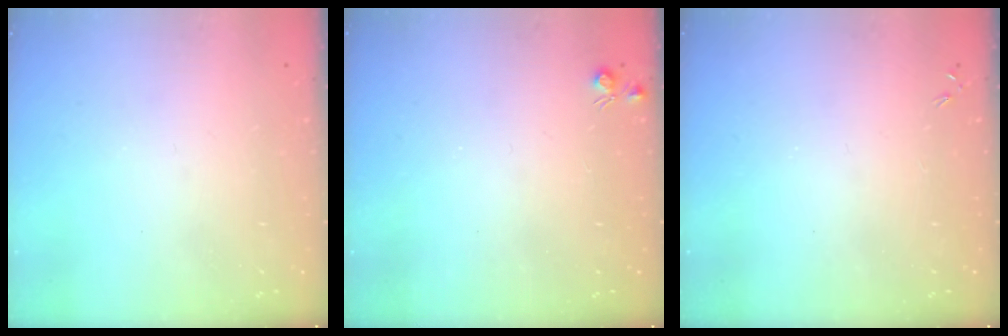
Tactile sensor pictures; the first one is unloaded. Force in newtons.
{"total": 4.3, "press": 4.2, "slide": 0.7}
{"total": 0.0}